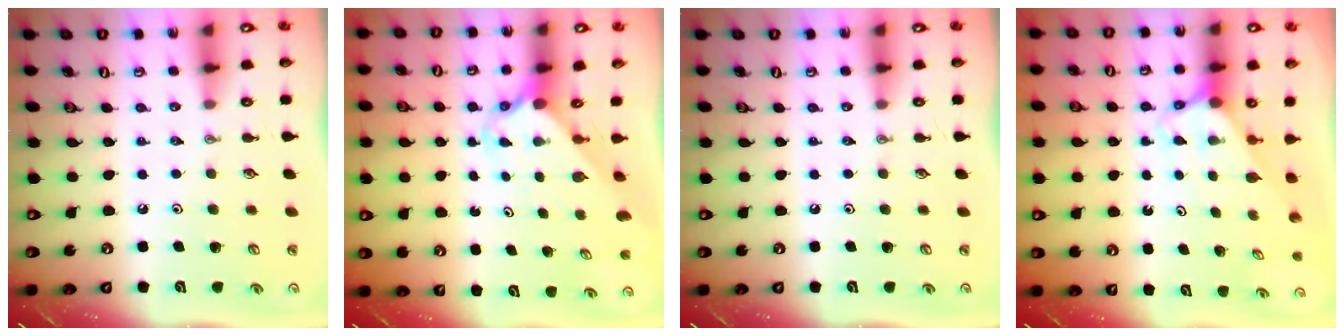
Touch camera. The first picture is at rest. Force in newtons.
{"total": 2.1, "press": 2.1, "slide": 0.1}
{"total": 0.0}
{"total": 2.7, "press": 2.7, "slide": 0.2}